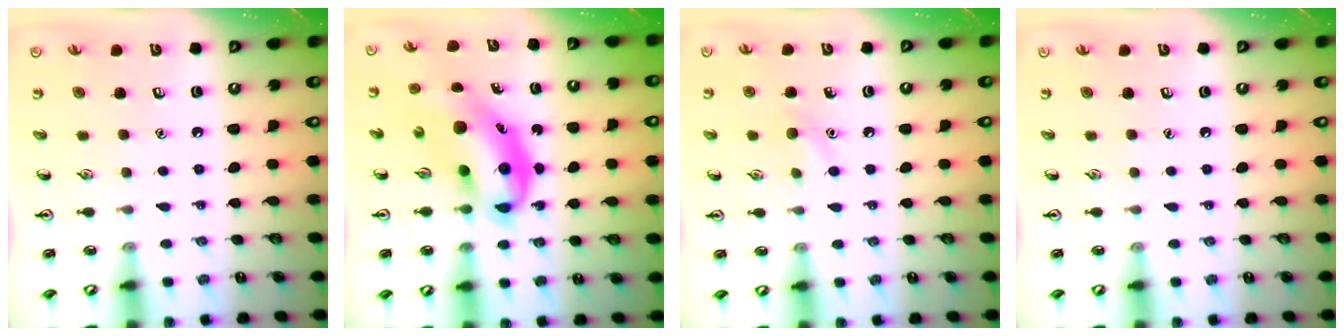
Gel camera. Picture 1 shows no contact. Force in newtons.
{"total": 12.5, "press": 12.0, "slide": 3.5}
{"total": 6.0, "press": 5.8, "slide": 1.8}
{"total": 0.0}